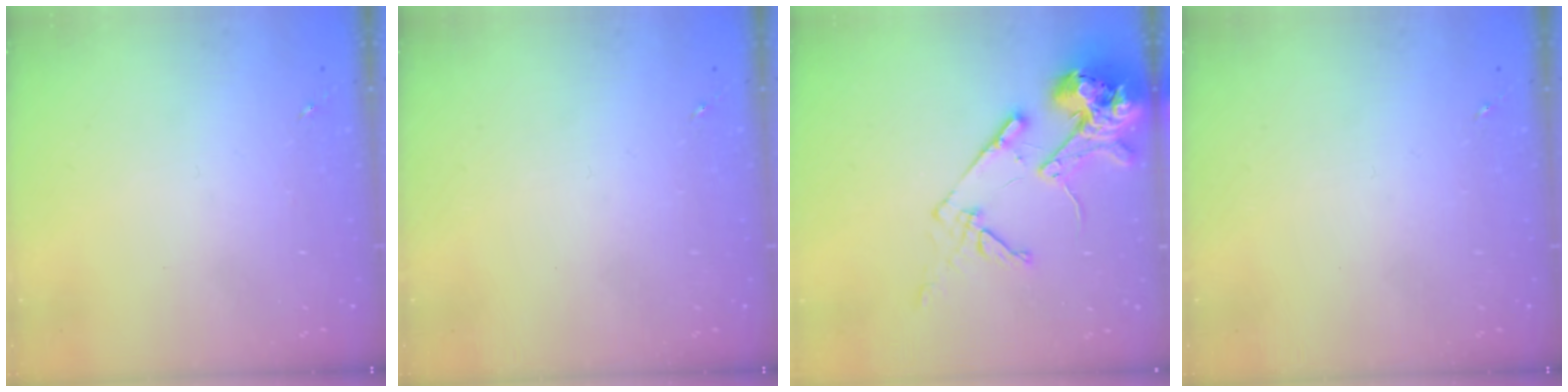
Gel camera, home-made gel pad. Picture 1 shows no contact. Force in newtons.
{"total": 0.0}
{"total": 16.6, "press": 16.5, "slide": 2.3}
{"total": 0.0}